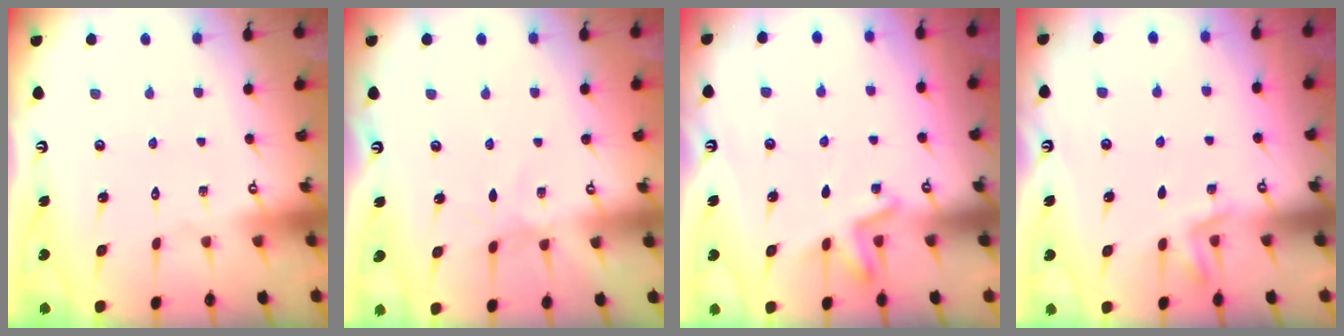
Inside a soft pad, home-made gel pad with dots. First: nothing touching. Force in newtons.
{"total": 2.6, "press": 2.6, "slide": 0.4}
{"total": 5.0, "press": 4.6, "slide": 1.9}
{"total": 2.9, "press": 2.3, "slide": 1.7}